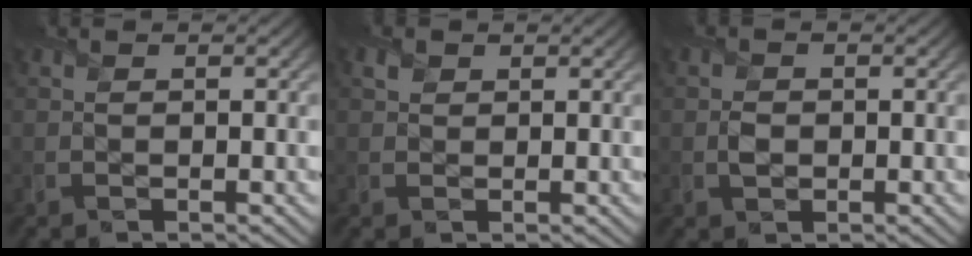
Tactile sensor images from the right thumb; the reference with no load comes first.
{"total": 1.2, "force": [0.7, 1.0, 0.0], "torque": [0.000, -0.001, 0.015]}
{"total": 1.6, "force": [-0.2, 1.4, 0.8], "torque": [-0.019, -0.005, -0.004]}